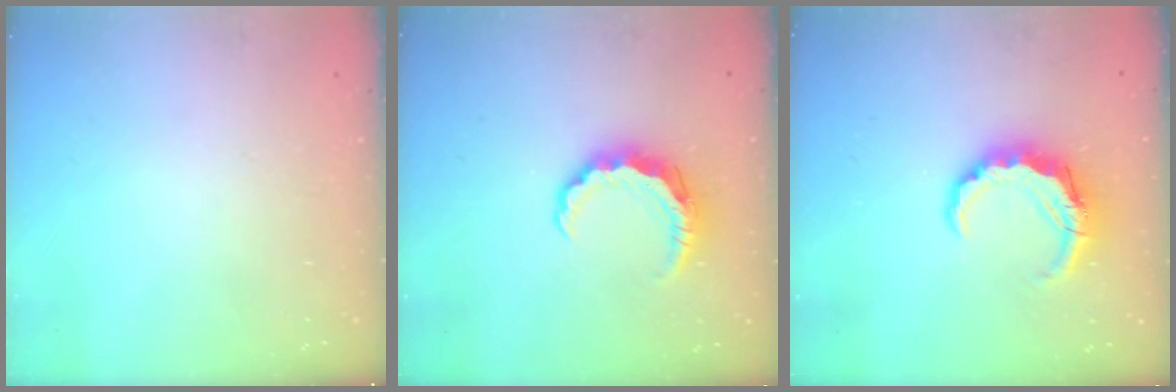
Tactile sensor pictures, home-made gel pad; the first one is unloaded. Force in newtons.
{"total": 8.8, "press": 8.7, "slide": 1.4}
{"total": 8.2, "press": 8.1, "slide": 0.9}